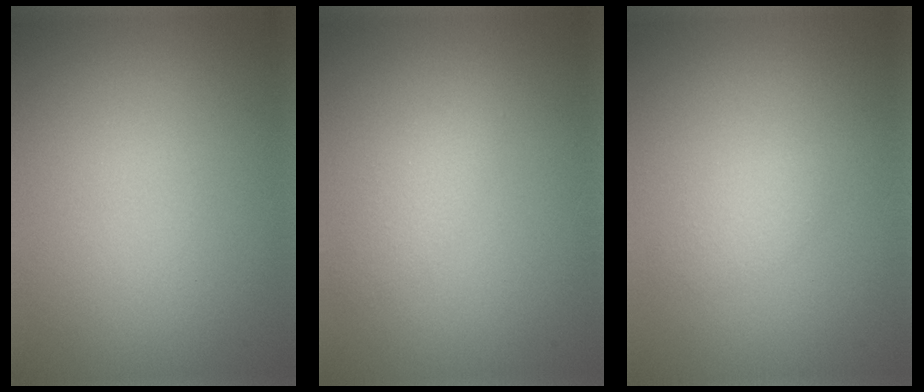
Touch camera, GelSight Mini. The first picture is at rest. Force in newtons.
{"total": 1.6, "press": 1.6, "slide": 0.1}
{"total": 1.2, "press": 1.2, "slide": 0.1}